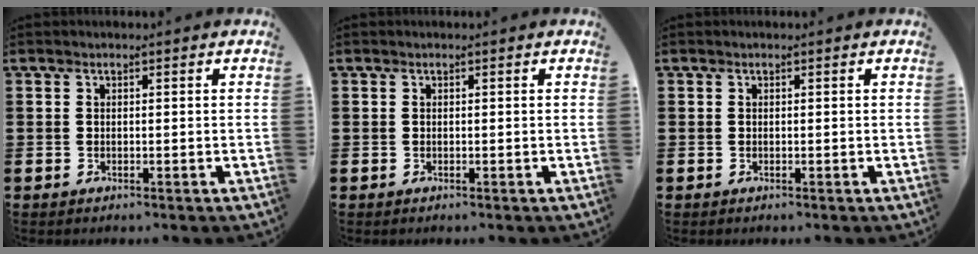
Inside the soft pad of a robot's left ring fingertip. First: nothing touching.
{"total": 0.0}
{"total": 0.0}